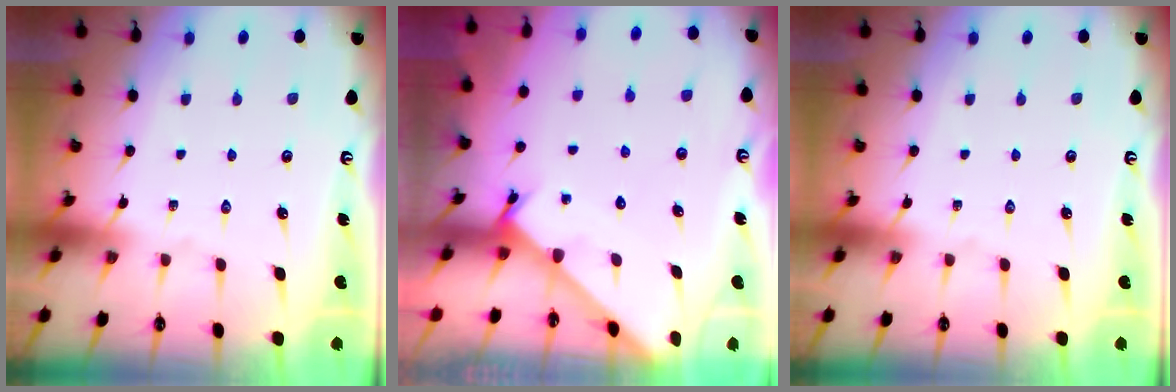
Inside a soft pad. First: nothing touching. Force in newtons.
{"total": 1.2, "press": 1.2, "slide": 0.1}
{"total": 0.0}